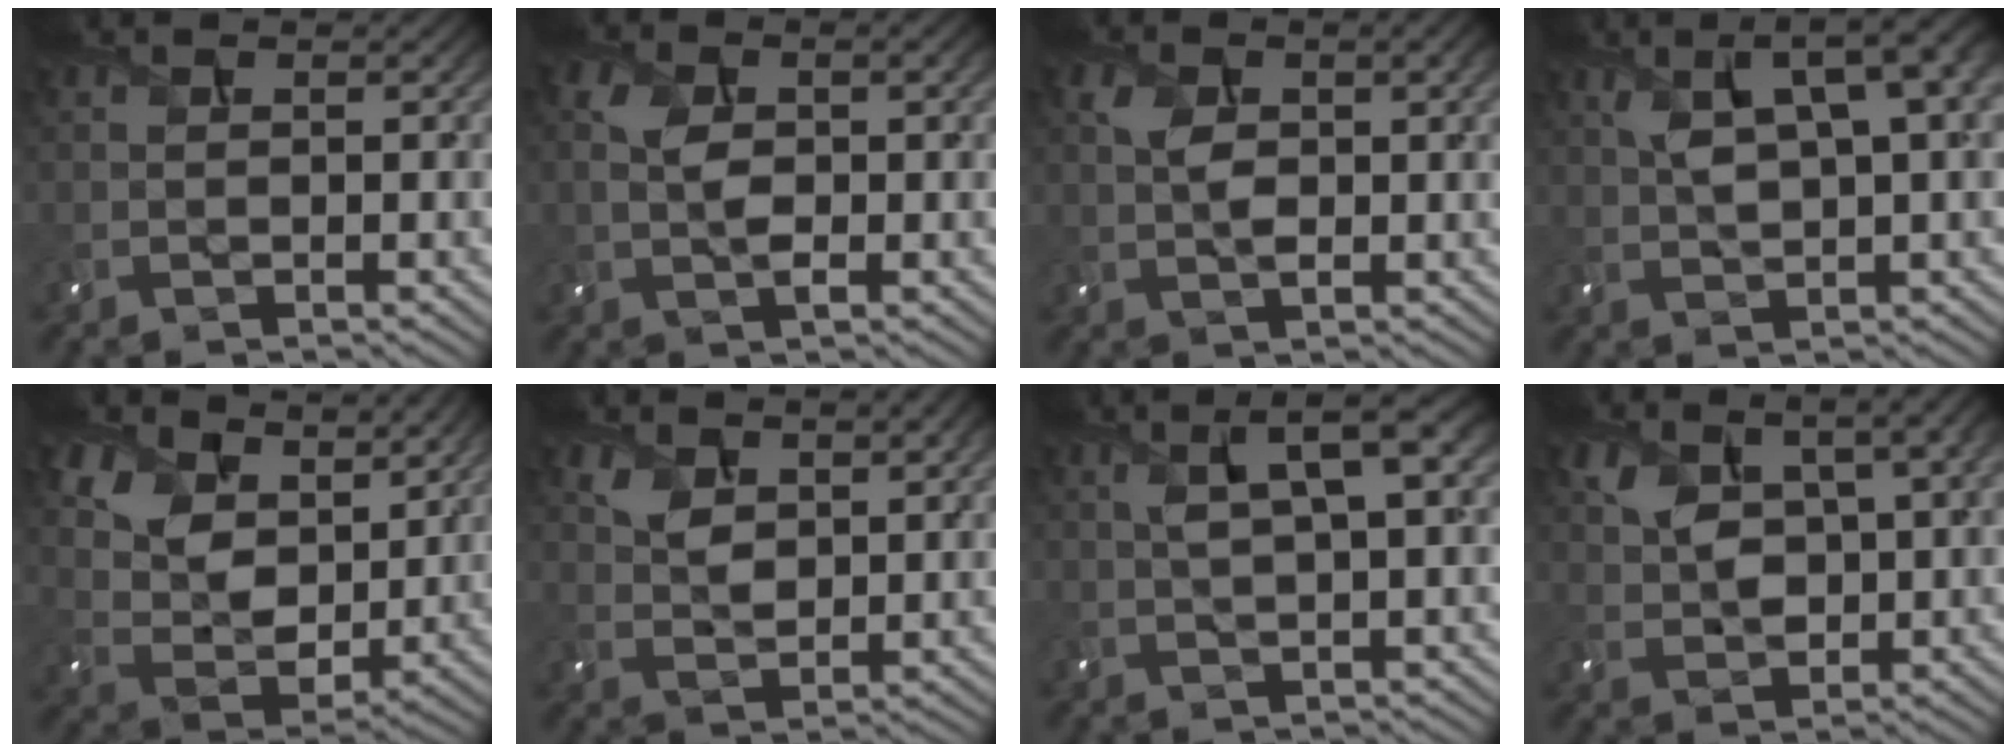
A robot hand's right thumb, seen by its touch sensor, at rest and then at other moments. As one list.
[{"total": 4.9, "force": [0.2, 2.5, 4.1], "torque": [-0.091, 0.000, 0.002]}, {"total": 5.5, "force": [0.9, 2.8, 4.6], "torque": [-0.090, 0.003, 0.018]}, {"total": 9.4, "force": [3.9, 3.1, 7.9], "torque": [-0.159, 0.013, 0.075]}, {"total": 12.3, "force": [8.2, 7.0, 6.0], "torque": [-0.172, 0.005, 0.141]}, {"total": 5.6, "force": [3.4, 2.7, 3.5], "torque": [-0.082, -0.004, 0.069]}, {"total": 6.1, "force": [2.2, 1.3, 5.5], "torque": [-0.098, 0.015, 0.040]}, {"total": 8.5, "force": [2.9, 4.5, 6.6], "torque": [-0.144, 0.004, 0.058]}]